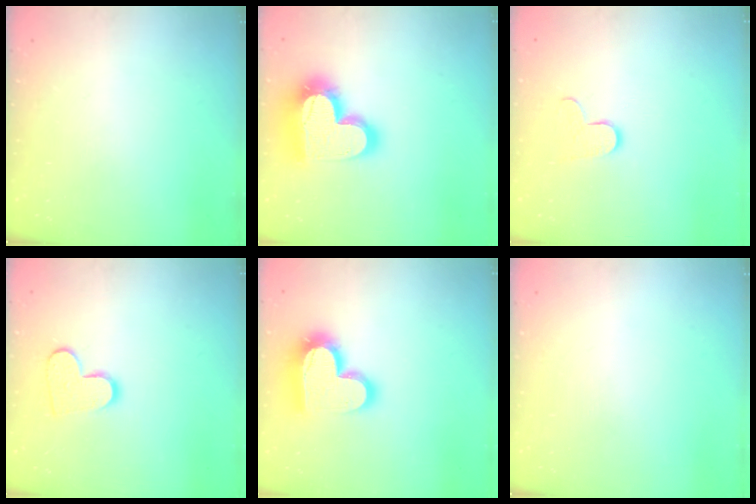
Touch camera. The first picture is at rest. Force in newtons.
{"total": 23.6, "press": 23.5, "slide": 2.1}
{"total": 7.1, "press": 7.1, "slide": 0.5}
{"total": 10.8, "press": 10.7, "slide": 0.9}
{"total": 18.8, "press": 18.7, "slide": 1.6}
{"total": 0.0}